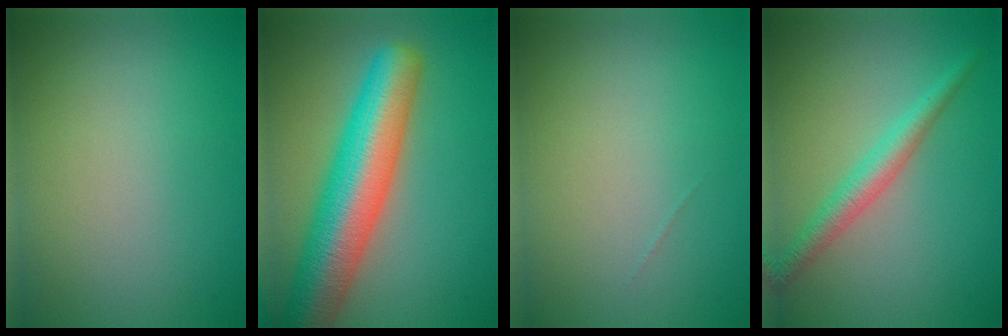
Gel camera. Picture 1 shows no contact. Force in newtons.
{"total": 10.4, "press": 10.4, "slide": 0.6}
{"total": 0.0}
{"total": 2.9, "press": 2.9, "slide": 0.0}